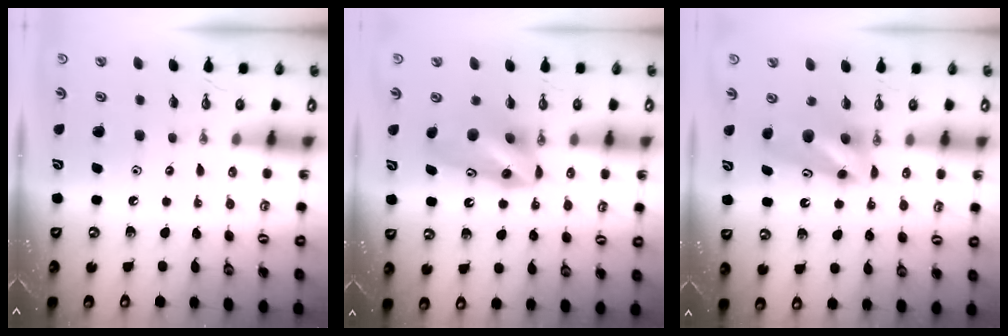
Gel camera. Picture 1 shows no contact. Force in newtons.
{"total": 9.1, "press": 7.9, "slide": 4.5}
{"total": 8.6, "press": 7.8, "slide": 3.6}